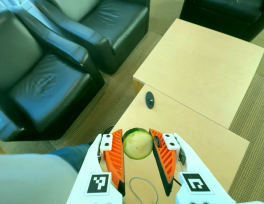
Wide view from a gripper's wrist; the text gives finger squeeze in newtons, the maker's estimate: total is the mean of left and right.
{"total": 10.3, "left": 10.0, "right": 10.6}